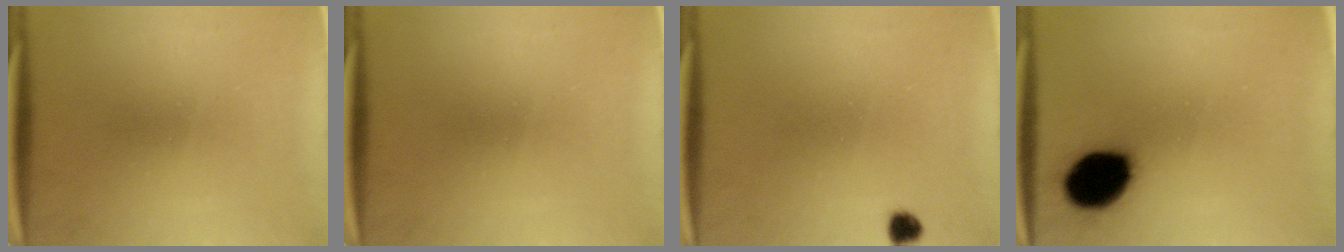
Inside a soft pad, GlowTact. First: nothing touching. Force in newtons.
{"total": 0.0}
{"total": 1.8}
{"total": 13.7}